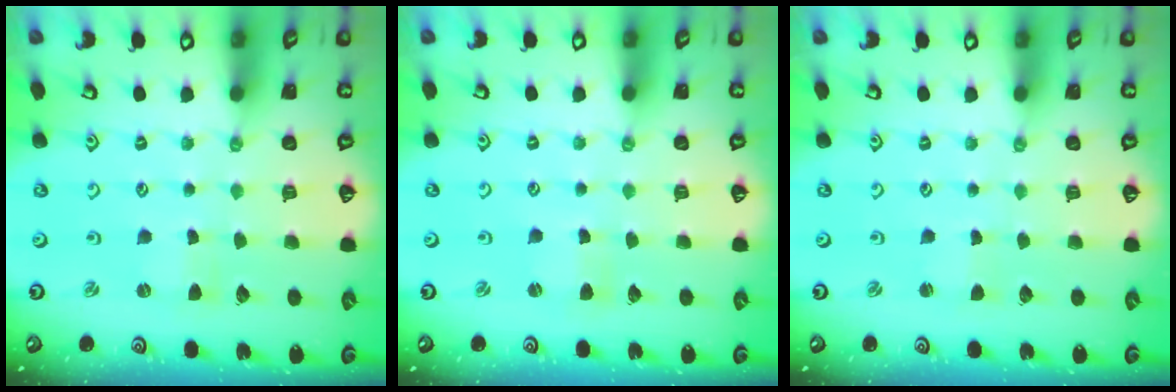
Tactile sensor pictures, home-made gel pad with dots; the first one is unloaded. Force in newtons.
{"total": 1.5, "press": 1.4, "slide": 0.3}
{"total": 0.5, "press": 0.5, "slide": 0.1}